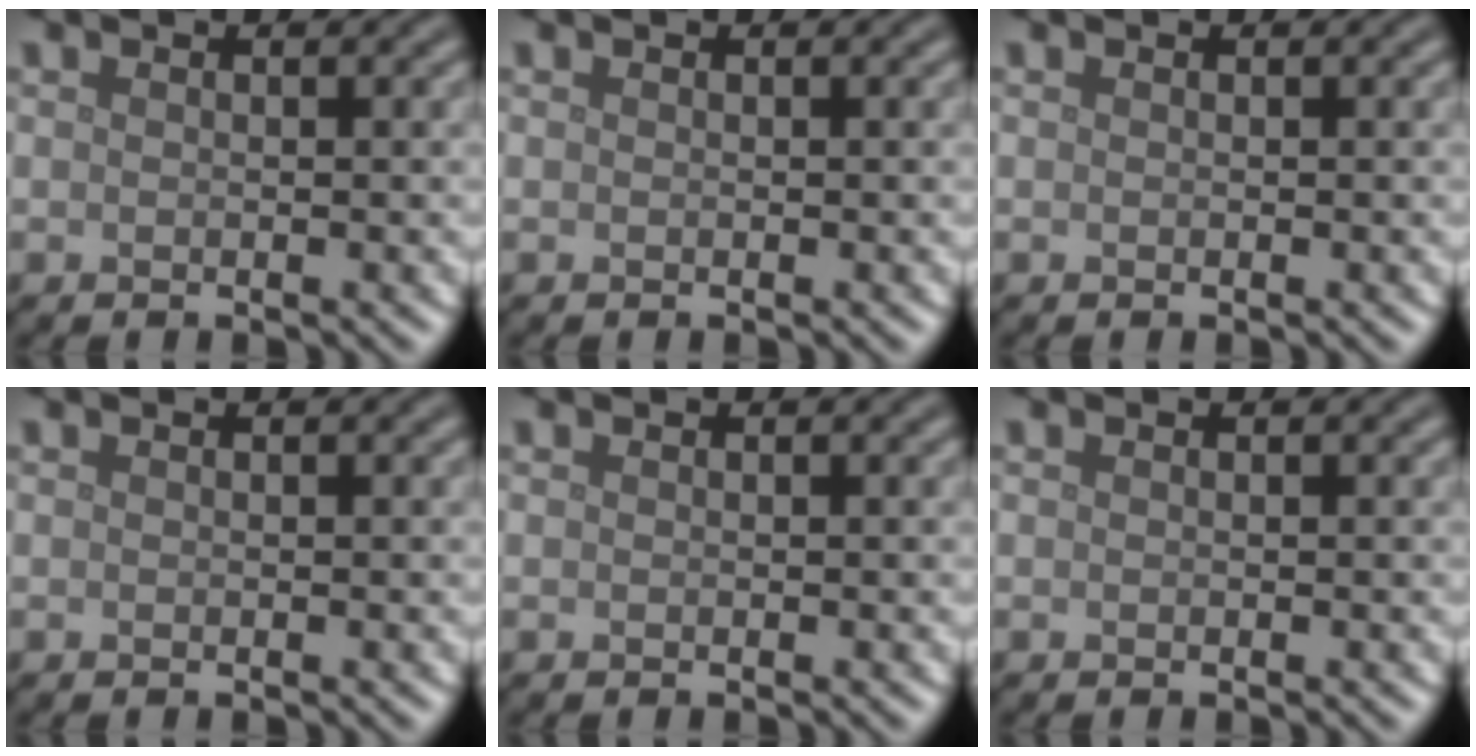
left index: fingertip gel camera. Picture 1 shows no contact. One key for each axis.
{"total": 0.0}
{"total": 0.0}
{"total": 0.0}
{"total": 0.0}
{"total": 0.0}